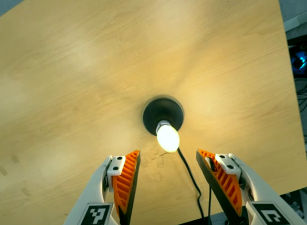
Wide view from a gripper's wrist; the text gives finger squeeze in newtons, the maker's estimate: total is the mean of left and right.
{"total": 0.0}